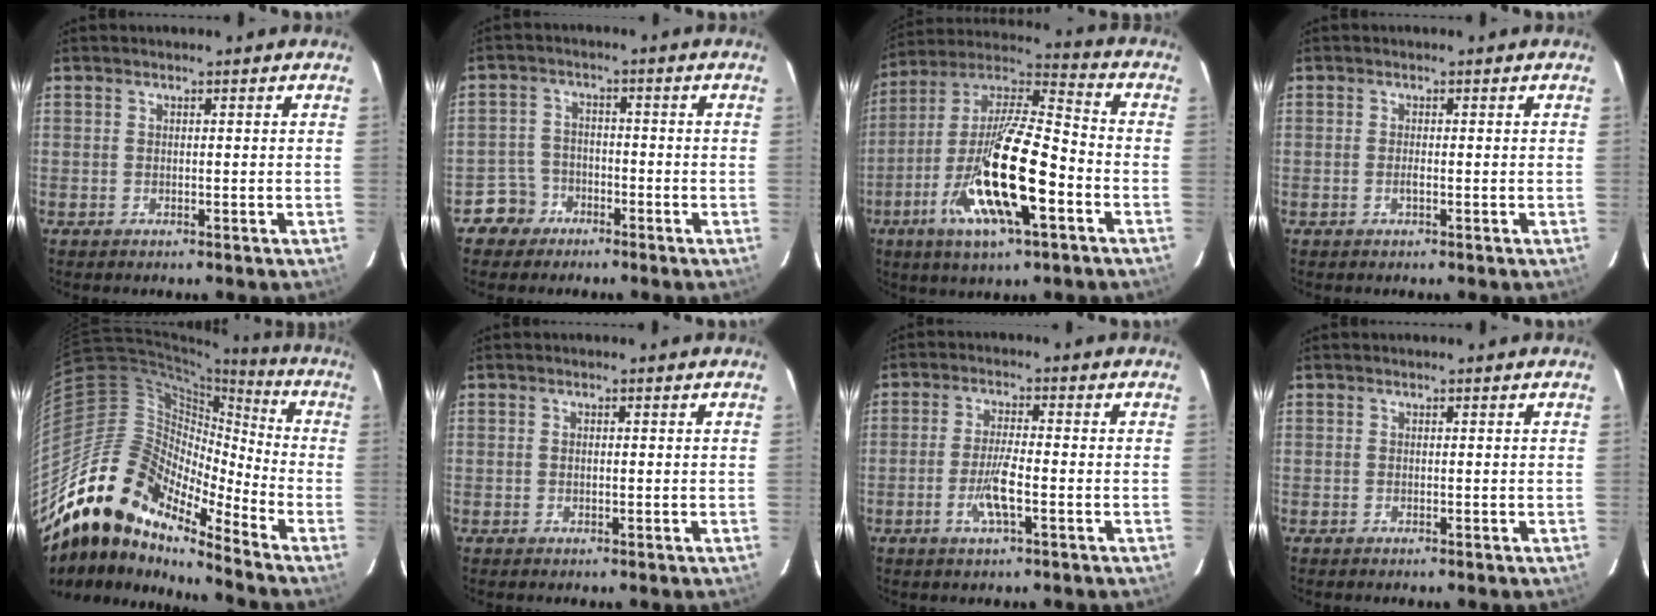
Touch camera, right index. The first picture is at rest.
{"total": 5.0, "force": [-3.1, 3.9, -0.2], "torque": [-0.006, 0.022, -0.059]}
{"total": 21.7, "force": [-8.3, 5.4, 19.3], "torque": [-0.372, -0.030, -0.160]}
{"total": 1.0, "force": [-0.4, 0.2, 0.9], "torque": [-0.019, 0.000, -0.007]}
{"total": 18.4, "force": [-14.5, 6.4, 9.3], "torque": [-0.148, -0.009, -0.286]}
{"total": 0.5, "force": [0.0, 0.3, 0.5], "torque": [-0.009, 0.002, -0.001]}
{"total": 6.0, "force": [-2.3, 1.0, 5.5], "torque": [-0.111, -0.004, -0.045]}
{"total": 0.0}